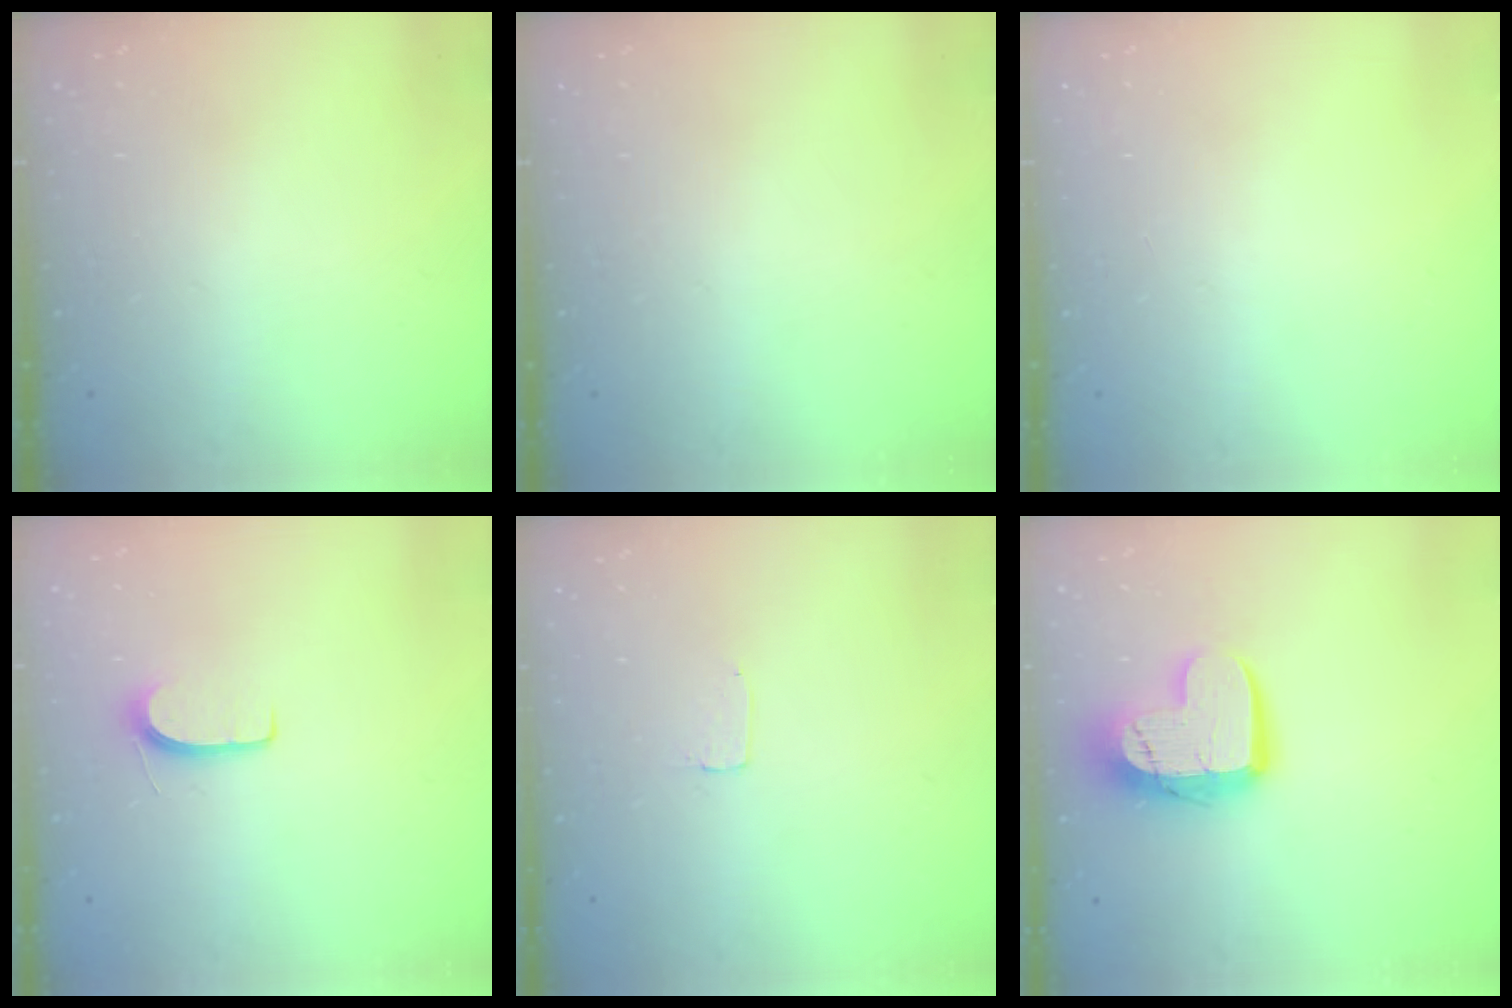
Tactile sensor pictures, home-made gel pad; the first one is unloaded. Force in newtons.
{"total": 0.0}
{"total": 0.0}
{"total": 5.8, "press": 5.8, "slide": 0.6}
{"total": 1.7, "press": 1.7, "slide": 0.1}
{"total": 12.7, "press": 12.7, "slide": 1.0}